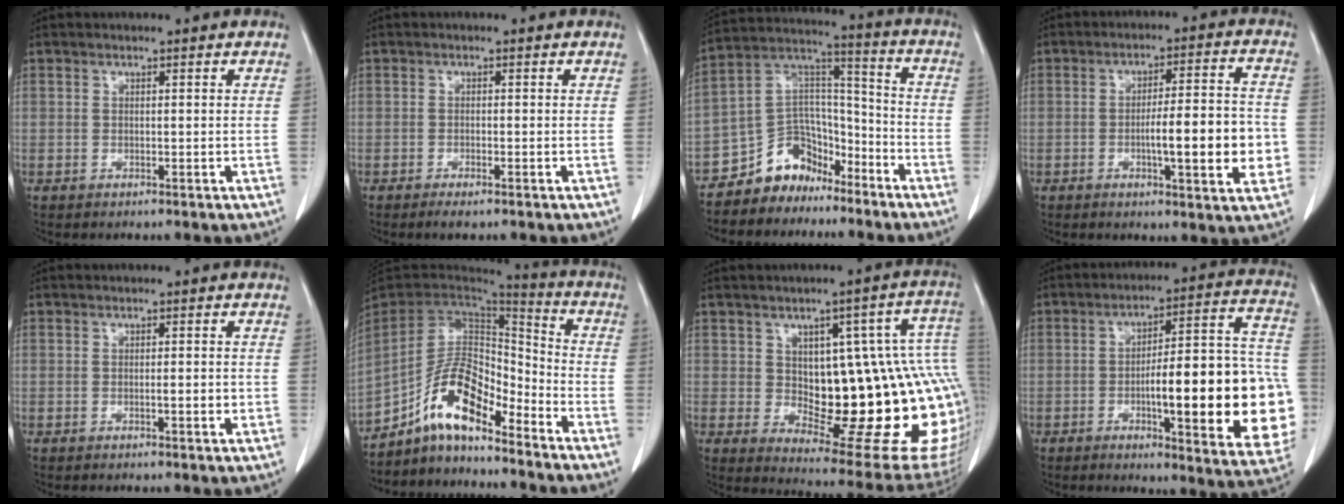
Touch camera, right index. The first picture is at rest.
{"total": 1.8, "force": [-1.2, 0.4, 1.2], "torque": [-0.022, -0.003, -0.017]}
{"total": 10.6, "force": [-8.1, 6.7, 1.8], "torque": [-0.033, 0.074, -0.141]}
{"total": 12.0, "force": [-2.4, 1.8, 11.6], "torque": [-0.167, 0.007, -0.034]}
{"total": 1.9, "force": [-0.3, 0.3, 1.8], "torque": [-0.031, -0.001, -0.005]}
{"total": 11.9, "force": [-8.4, 4.4, 7.2], "torque": [-0.137, 0.034, -0.152]}
{"total": 24.9, "force": [-1.1, 7.8, 23.7], "torque": [-0.217, 0.023, 0.009]}
{"total": 23.7, "force": [-4.6, 4.5, 22.8], "torque": [-0.232, 0.025, -0.050]}